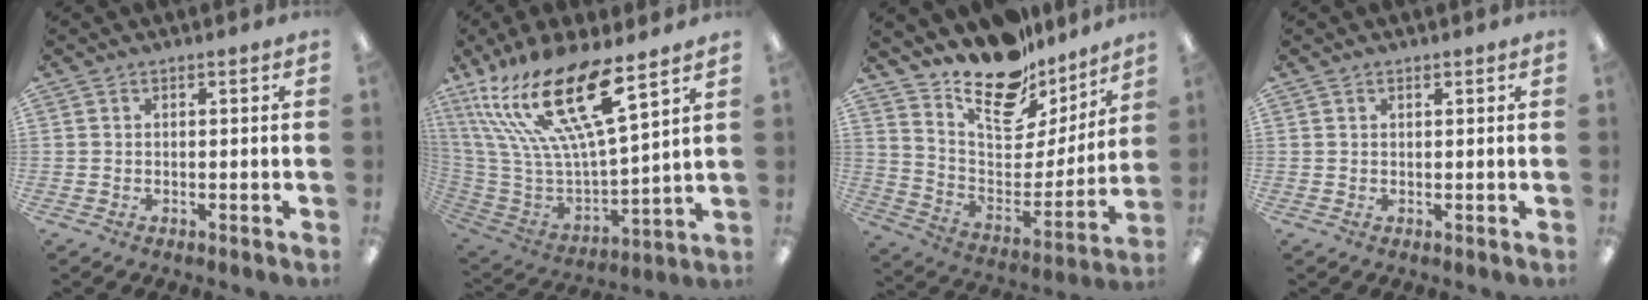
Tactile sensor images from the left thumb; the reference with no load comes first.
{"total": 23.7, "force": [15.0, 6.7, 17.0], "torque": [-0.342, -0.098, 0.254]}
{"total": 19.4, "force": [15.8, 8.2, 7.7], "torque": [-0.128, -0.122, 0.279]}
{"total": 0.6, "force": [0.5, 0.3, 0.2], "torque": [0.004, -0.002, 0.007]}